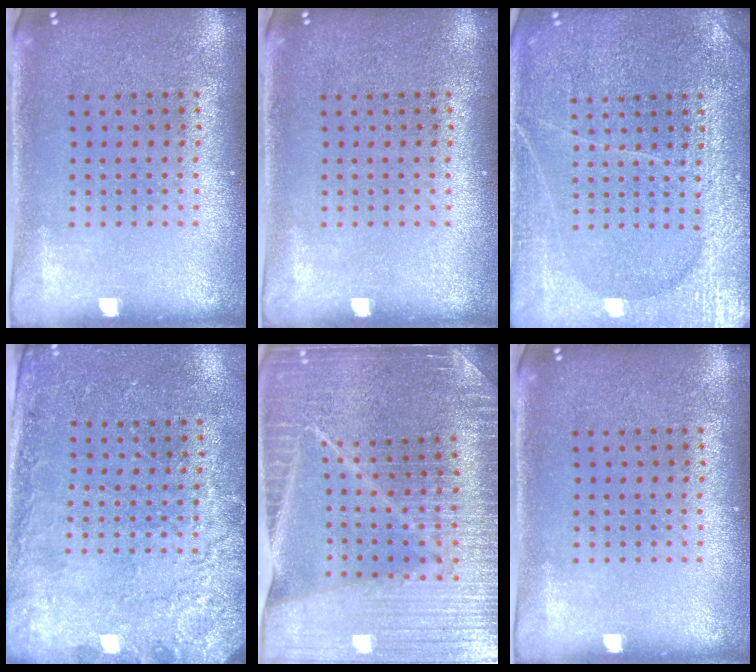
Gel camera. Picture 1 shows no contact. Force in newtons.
{"total": 0.0}
{"total": 3.7, "press": 3.7, "slide": 0.4}
{"total": 2.6, "press": 2.3, "slide": 1.1}
{"total": 4.0, "press": 3.8, "slide": 1.2}
{"total": 0.0}